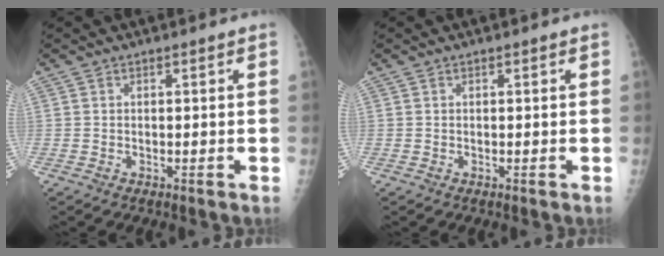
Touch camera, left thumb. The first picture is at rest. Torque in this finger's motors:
{"motor_torque": [-0.02, 0.00, -0.04, -0.04, 0.00]}